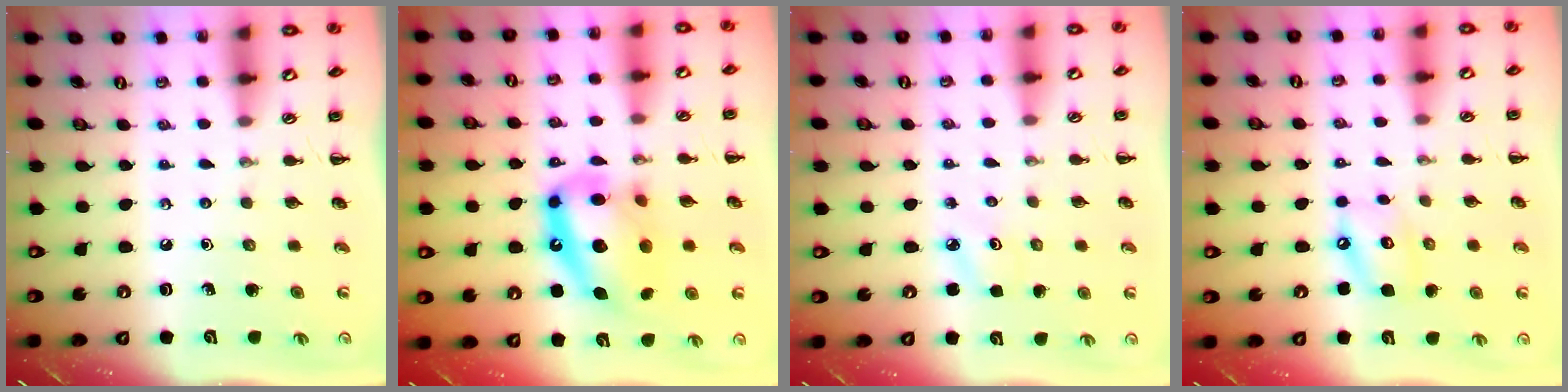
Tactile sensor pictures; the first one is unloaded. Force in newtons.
{"total": 17.9, "press": 17.3, "slide": 4.9}
{"total": 2.3, "press": 2.2, "slide": 0.5}
{"total": 8.7, "press": 8.6, "slide": 1.3}